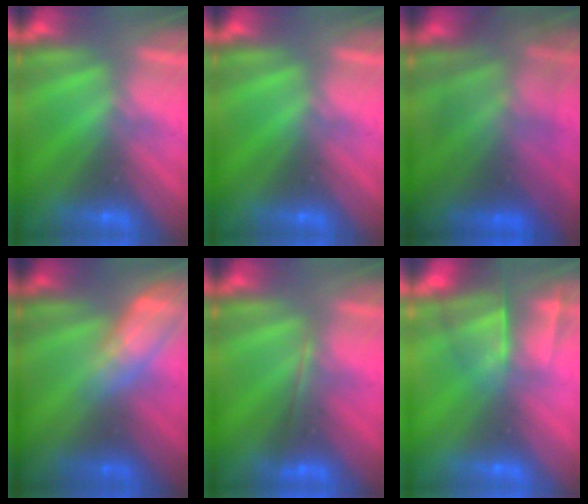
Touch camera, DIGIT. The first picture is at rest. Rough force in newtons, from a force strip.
{"total": 0.0}
{"total": 6.1}
{"total": 2.6}
{"total": 1.8}
{"total": 5.8}